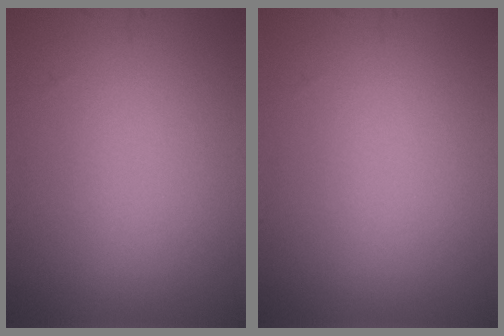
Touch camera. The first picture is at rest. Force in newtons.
{"total": 0.0}